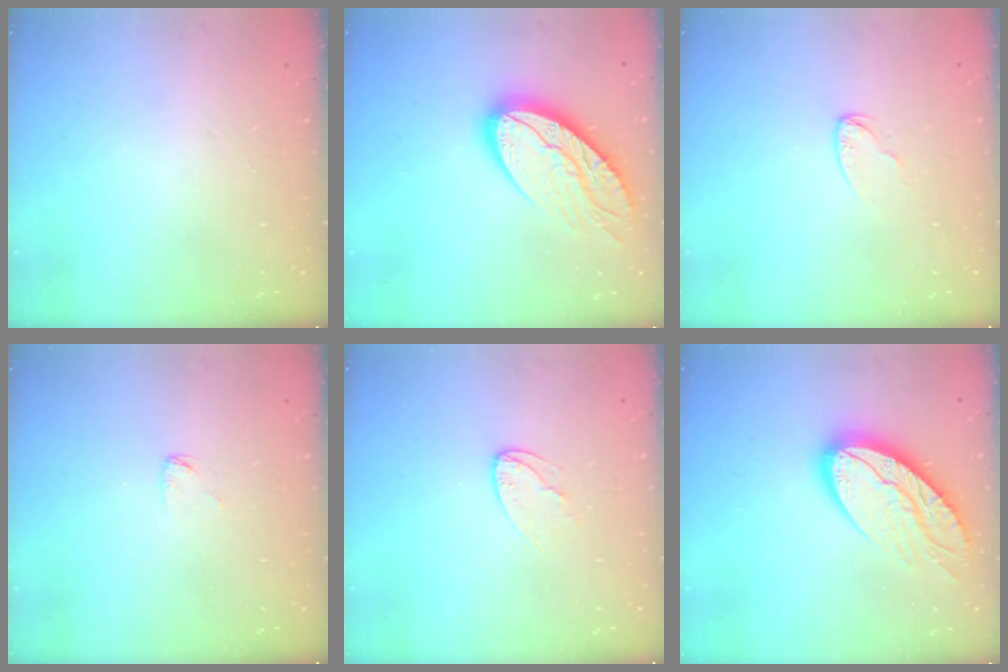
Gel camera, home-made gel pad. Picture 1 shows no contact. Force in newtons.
{"total": 15.7, "press": 15.7, "slide": 1.0}
{"total": 3.7, "press": 3.7, "slide": 0.4}
{"total": 3.4, "press": 3.4, "slide": 0.2}
{"total": 6.1, "press": 6.1, "slide": 0.5}
{"total": 15.7, "press": 15.7, "slide": 1.0}